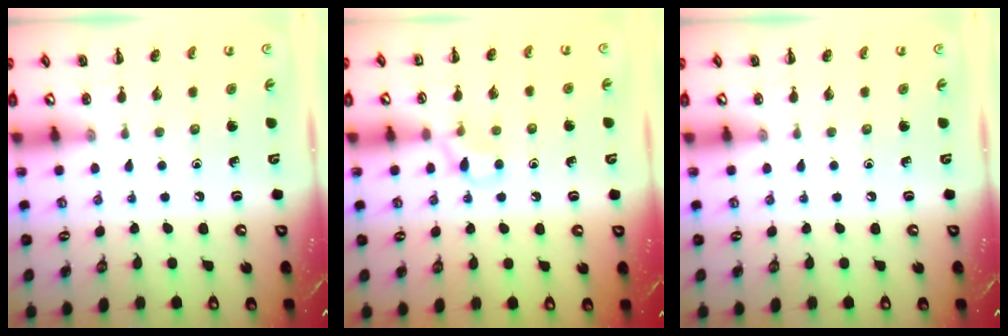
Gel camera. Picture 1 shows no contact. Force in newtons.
{"total": 6.2, "press": 5.9, "slide": 2.0}
{"total": 0.0}